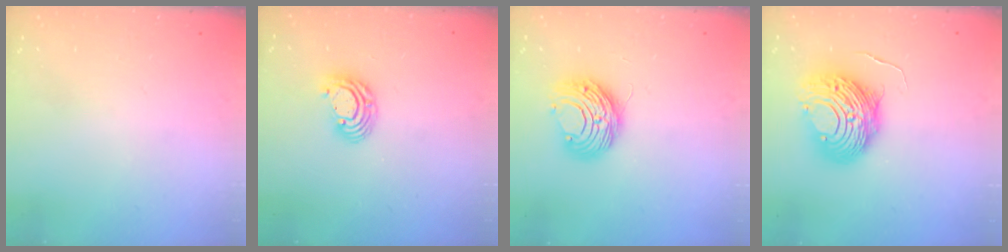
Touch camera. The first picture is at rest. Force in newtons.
{"total": 7.6, "press": 7.5, "slide": 1.2}
{"total": 8.8, "press": 8.8, "slide": 0.3}
{"total": 12.7, "press": 12.7, "slide": 1.3}